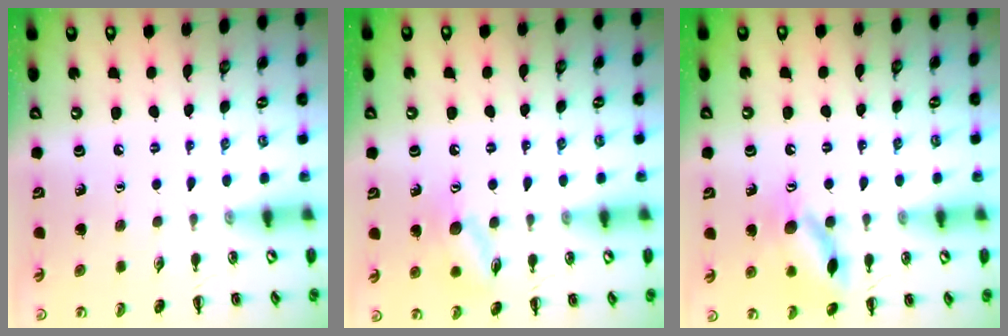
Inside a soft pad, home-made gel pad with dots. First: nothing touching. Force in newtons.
{"total": 10.0, "press": 9.9, "slide": 1.0}
{"total": 12.5, "press": 12.5, "slide": 1.0}